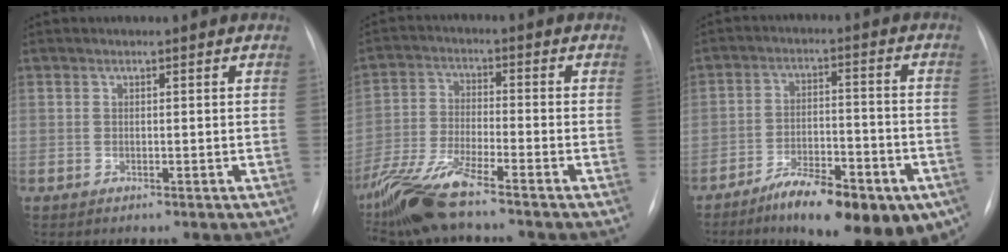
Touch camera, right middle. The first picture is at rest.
{"total": 10.6, "force": [-8.5, 0.7, 6.3], "torque": [-0.139, -0.025, -0.163]}
{"total": 16.8, "force": [-11.1, 5.5, 11.4], "torque": [-0.117, 0.023, -0.165]}